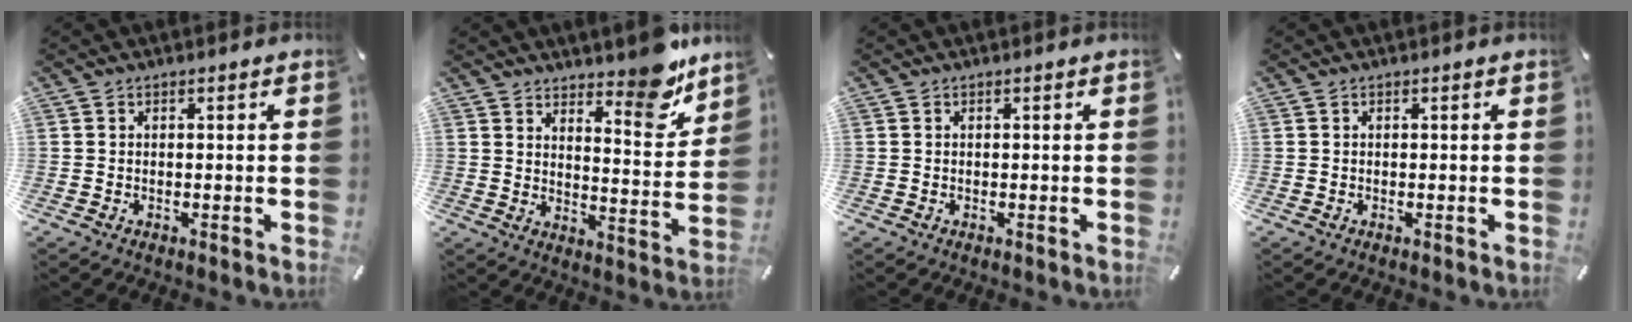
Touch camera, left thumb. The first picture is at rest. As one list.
[{"total": 11.1, "force": [9.5, 3.9, 4.4], "torque": [-0.032, -0.088, 0.163]}, {"total": 0.0}, {"total": 0.0}]